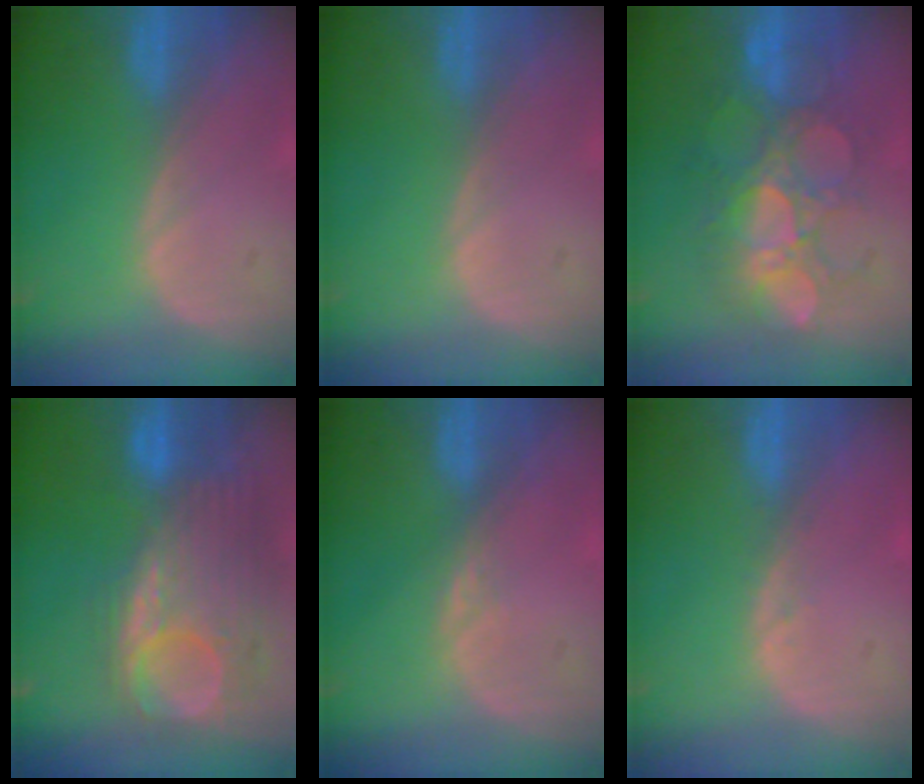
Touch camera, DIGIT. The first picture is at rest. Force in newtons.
{"total": 0.0}
{"total": 9.6, "press": 9.0, "slide": 3.2}
{"total": 11.8, "press": 10.6, "slide": 5.1}
{"total": 1.5, "press": 1.3, "slide": 0.8}
{"total": 1.0, "press": 0.9, "slide": 0.3}